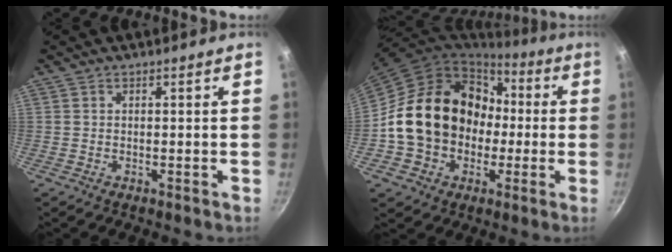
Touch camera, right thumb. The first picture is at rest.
{"total": 20.6, "force": [-0.5, 16.9, 11.8], "torque": [-0.172, 0.053, 0.002]}